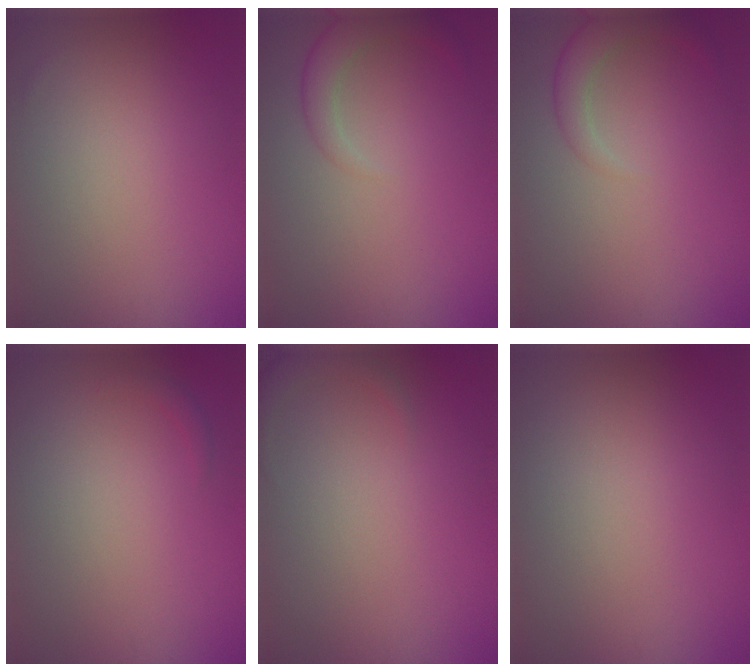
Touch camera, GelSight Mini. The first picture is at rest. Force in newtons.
{"total": 2.6, "press": 2.5, "slide": 0.2}
{"total": 2.6, "press": 2.5, "slide": 0.2}
{"total": 0.7, "press": 0.7, "slide": 0.1}
{"total": 1.4, "press": 1.4, "slide": 0.1}
{"total": 0.0}